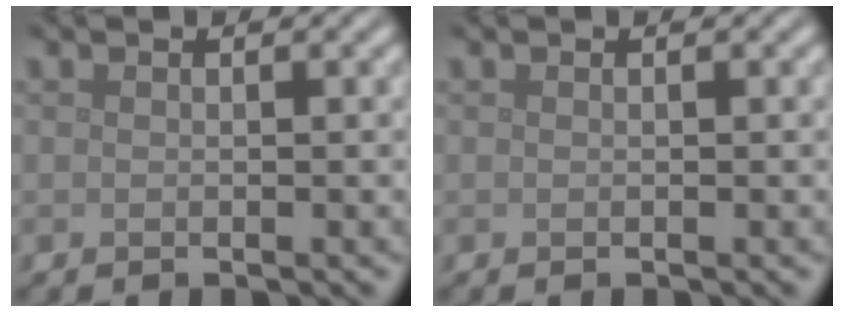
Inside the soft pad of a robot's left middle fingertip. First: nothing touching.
{"total": 0.0}